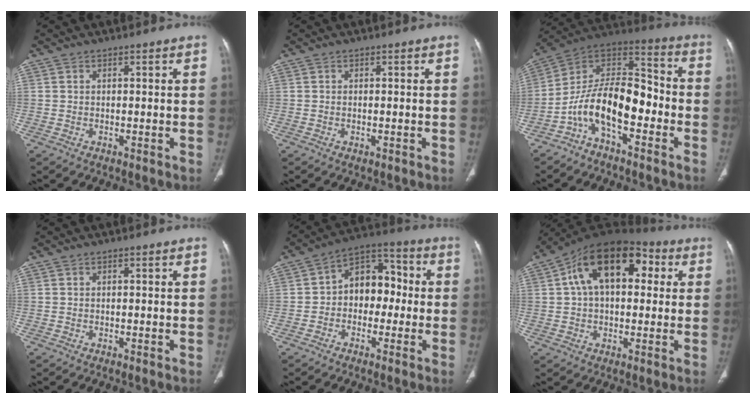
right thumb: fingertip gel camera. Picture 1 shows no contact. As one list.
[{"total": 0.5, "force": [-0.2, 0.2, 0.4], "torque": [-0.011, -0.002, -0.001]}, {"total": 15.1, "force": [-5.5, 7.4, 11.9], "torque": [-0.191, 0.084, -0.103]}, {"total": 0.0}, {"total": 10.5, "force": [-0.5, 7.6, 7.2], "torque": [-0.065, 0.043, -0.025]}, {"total": 17.7, "force": [4.4, 10.6, 13.5], "torque": [-0.188, 0.031, 0.058]}]